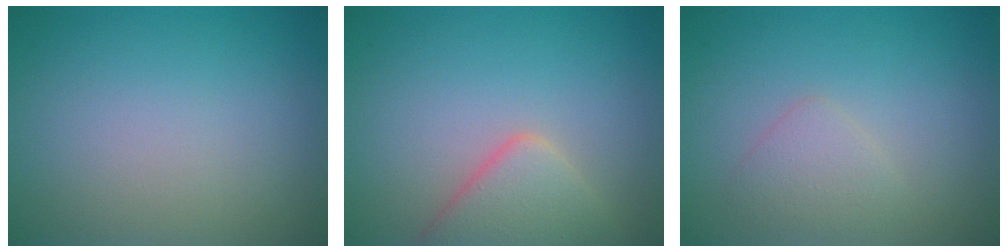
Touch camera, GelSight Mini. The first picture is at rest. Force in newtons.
{"total": 4.0, "press": 4.0, "slide": 0.2}
{"total": 1.7, "press": 1.7, "slide": 0.1}